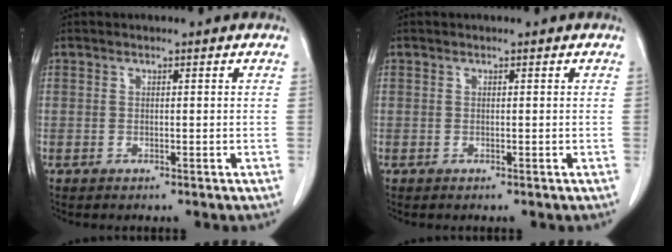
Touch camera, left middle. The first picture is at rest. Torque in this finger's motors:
{"motor_torque": [-0.02, -0.02, 0.21, 0.04]}